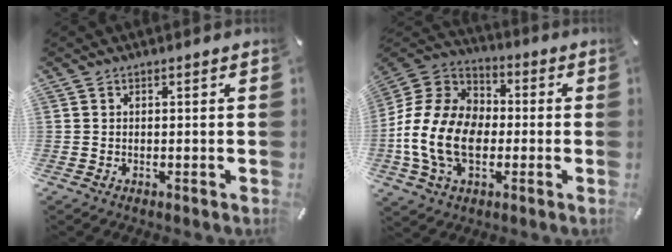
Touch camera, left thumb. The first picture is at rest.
{"total": 16.5, "force": [-4.1, 12.1, 10.5], "torque": [-0.237, 0.031, -0.074]}